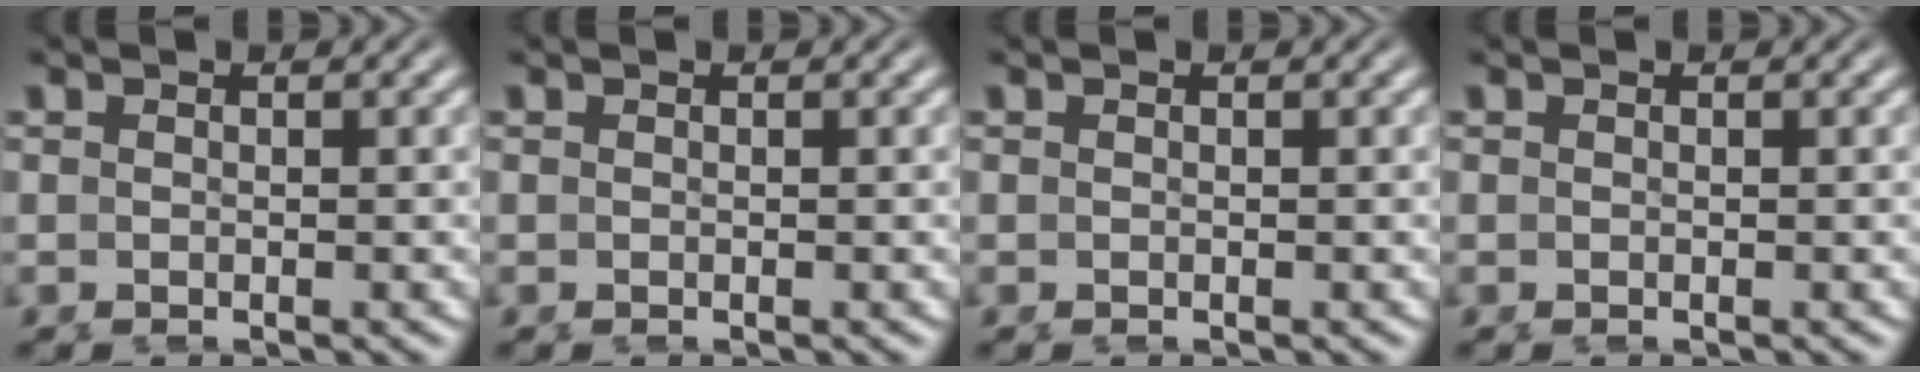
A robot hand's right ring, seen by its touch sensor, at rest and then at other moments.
{"total": 0.0}
{"total": 0.0}
{"total": 0.0}